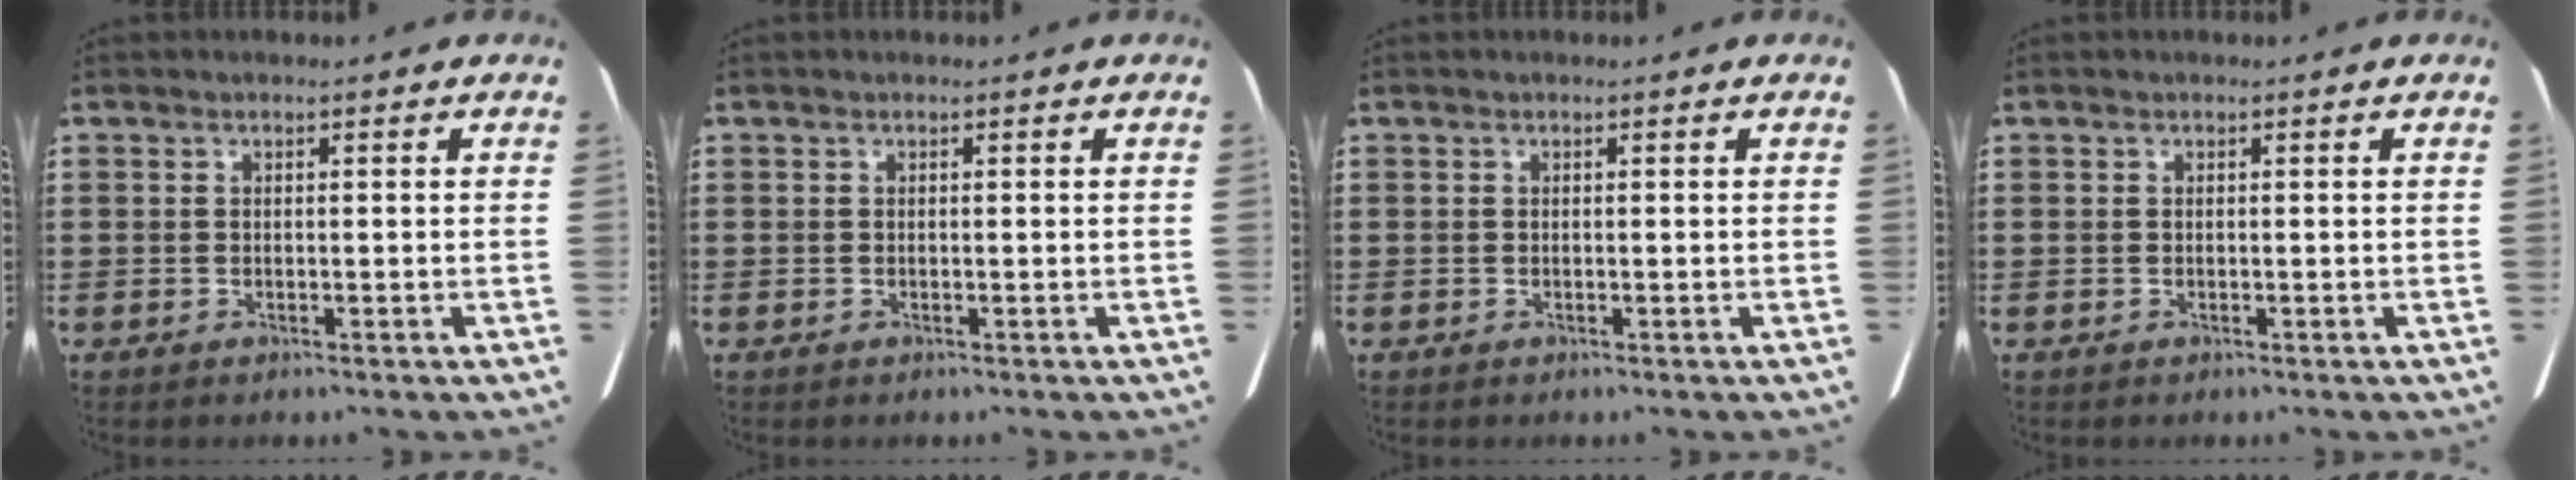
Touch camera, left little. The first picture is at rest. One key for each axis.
{"total": 0.0}
{"total": 0.0}
{"total": 0.0}